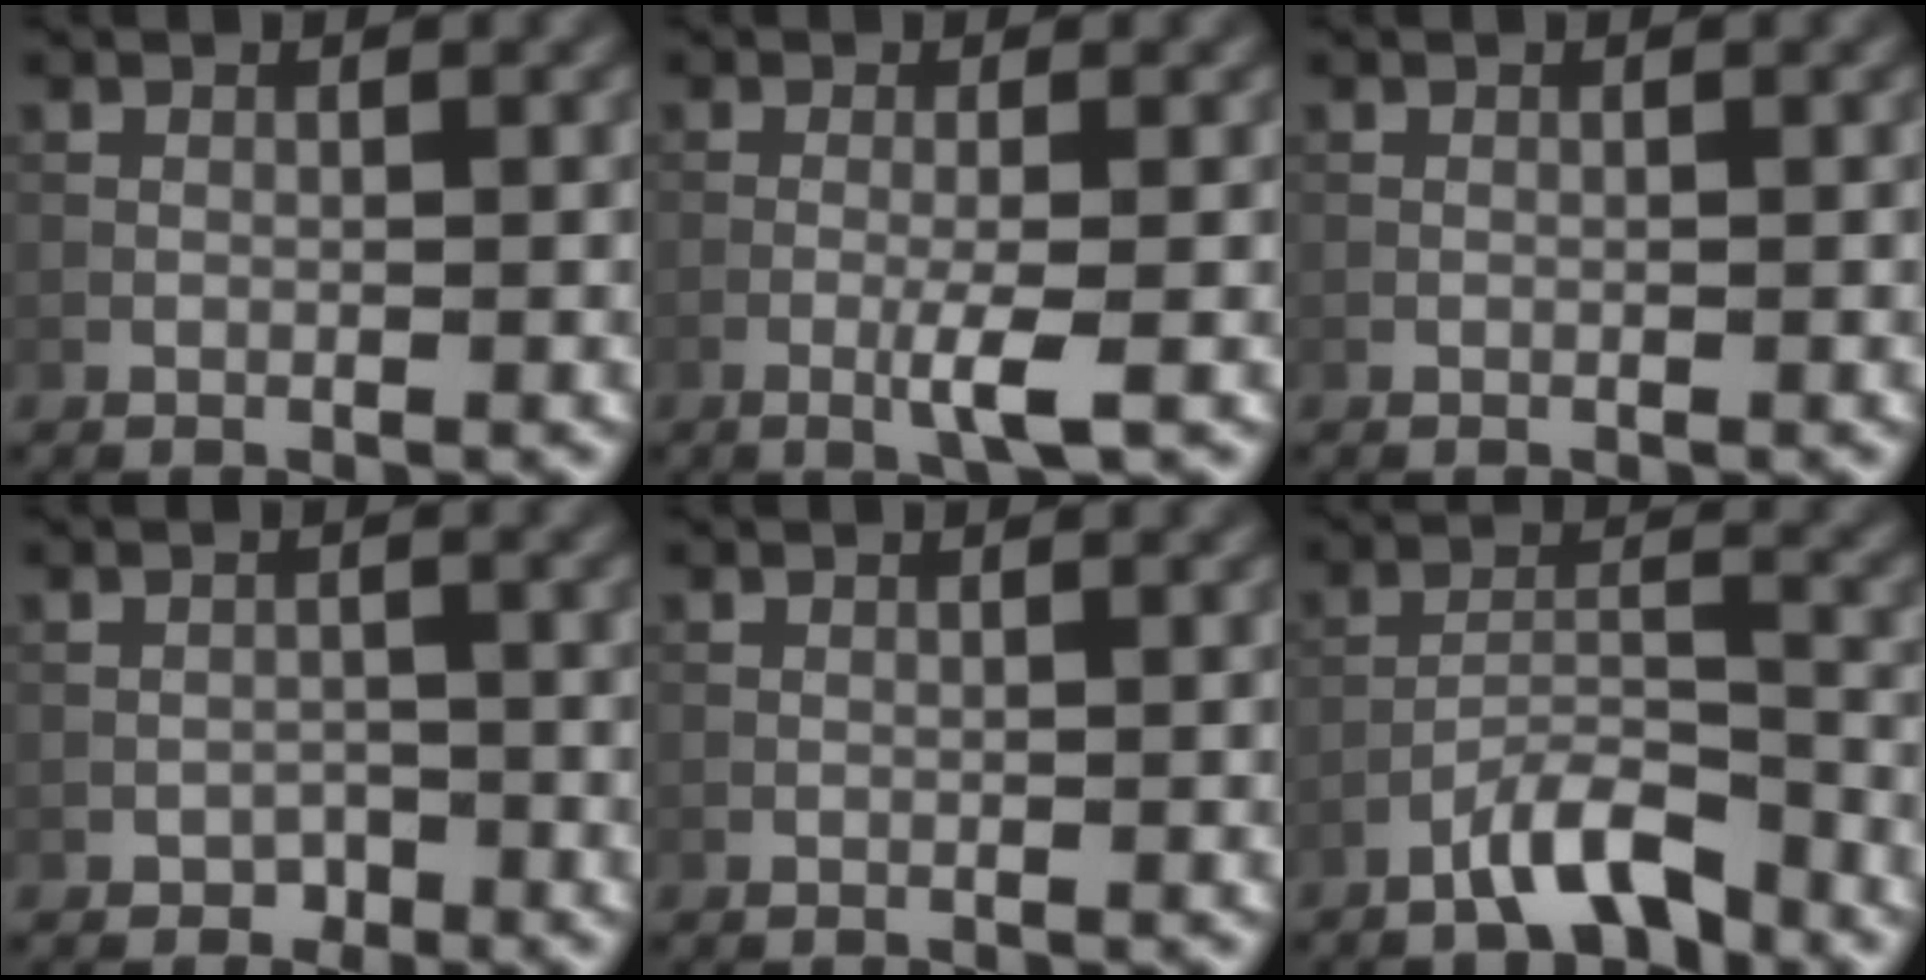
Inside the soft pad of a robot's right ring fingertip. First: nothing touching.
{"total": 2.3, "force": [-0.9, 0.0, 2.1], "torque": [-0.042, 0.002, -0.023]}
{"total": 0.0}
{"total": 1.3, "force": [-0.9, 0.9, 0.2], "torque": [0.001, 0.002, -0.017]}
{"total": 0.0}
{"total": 4.6, "force": [-3.5, 1.2, 2.7], "torque": [-0.045, 0.009, -0.071]}